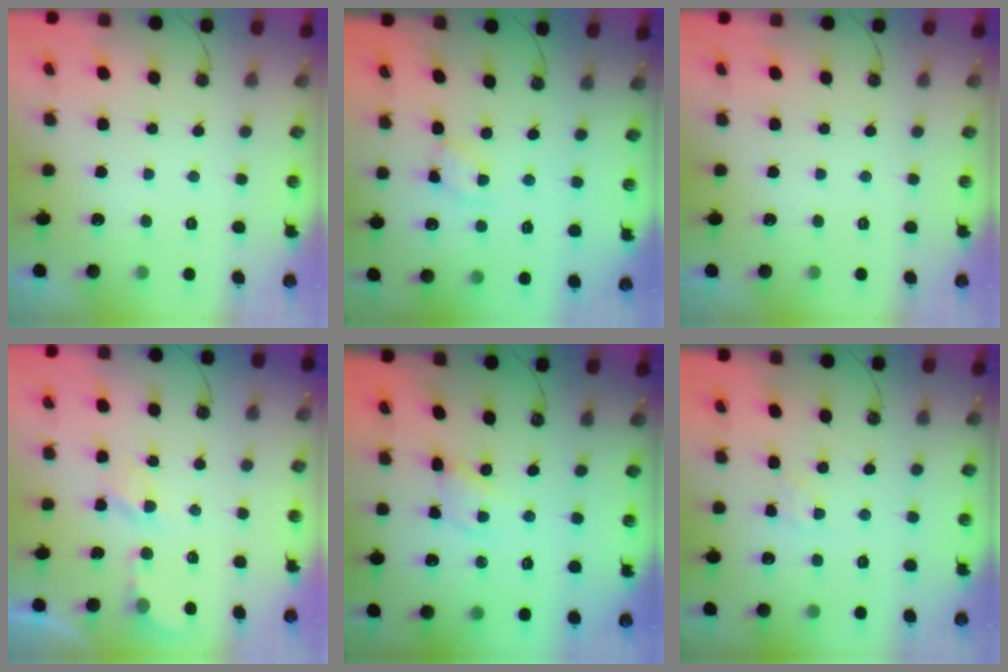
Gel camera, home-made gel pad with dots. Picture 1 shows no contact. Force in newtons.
{"total": 4.9, "press": 4.8, "slide": 0.4}
{"total": 0.0}
{"total": 3.2, "press": 3.2, "slide": 0.4}
{"total": 2.7, "press": 2.7, "slide": 0.2}
{"total": 3.9, "press": 3.9, "slide": 0.5}